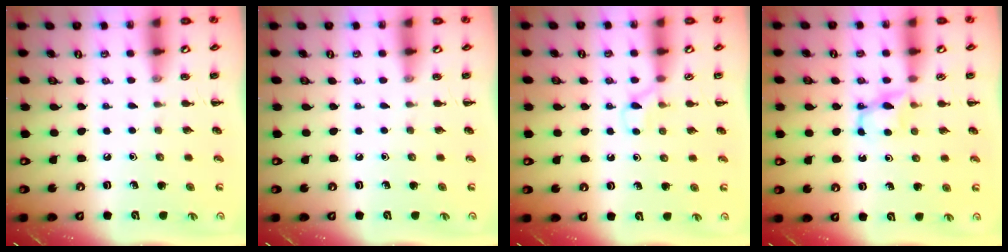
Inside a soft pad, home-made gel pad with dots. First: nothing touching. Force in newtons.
{"total": 0.0}
{"total": 3.6, "press": 3.4, "slide": 1.1}
{"total": 4.7, "press": 4.4, "slide": 1.4}